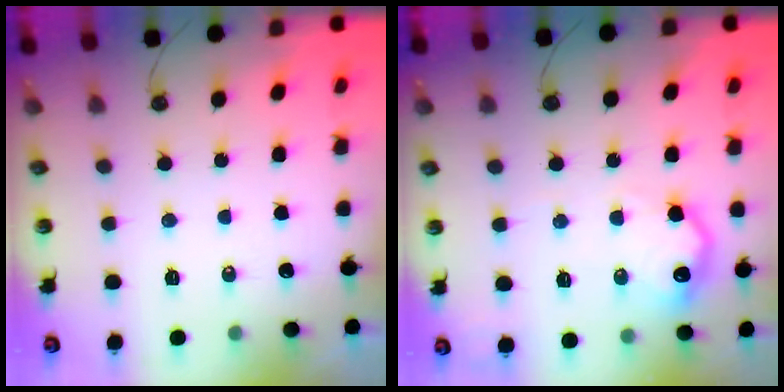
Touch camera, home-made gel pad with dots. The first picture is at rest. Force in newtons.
{"total": 13.3, "press": 13.3, "slide": 0.6}